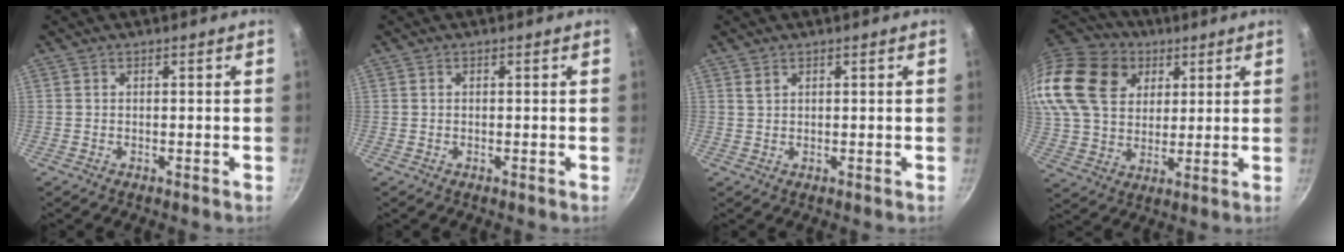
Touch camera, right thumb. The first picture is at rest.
{"total": 0.0}
{"total": 1.3, "force": [0.9, 0.7, 0.7], "torque": [-0.012, -0.002, 0.019]}
{"total": 26.7, "force": [12.5, 19.2, 13.7], "torque": [-0.302, 0.015, 0.235]}